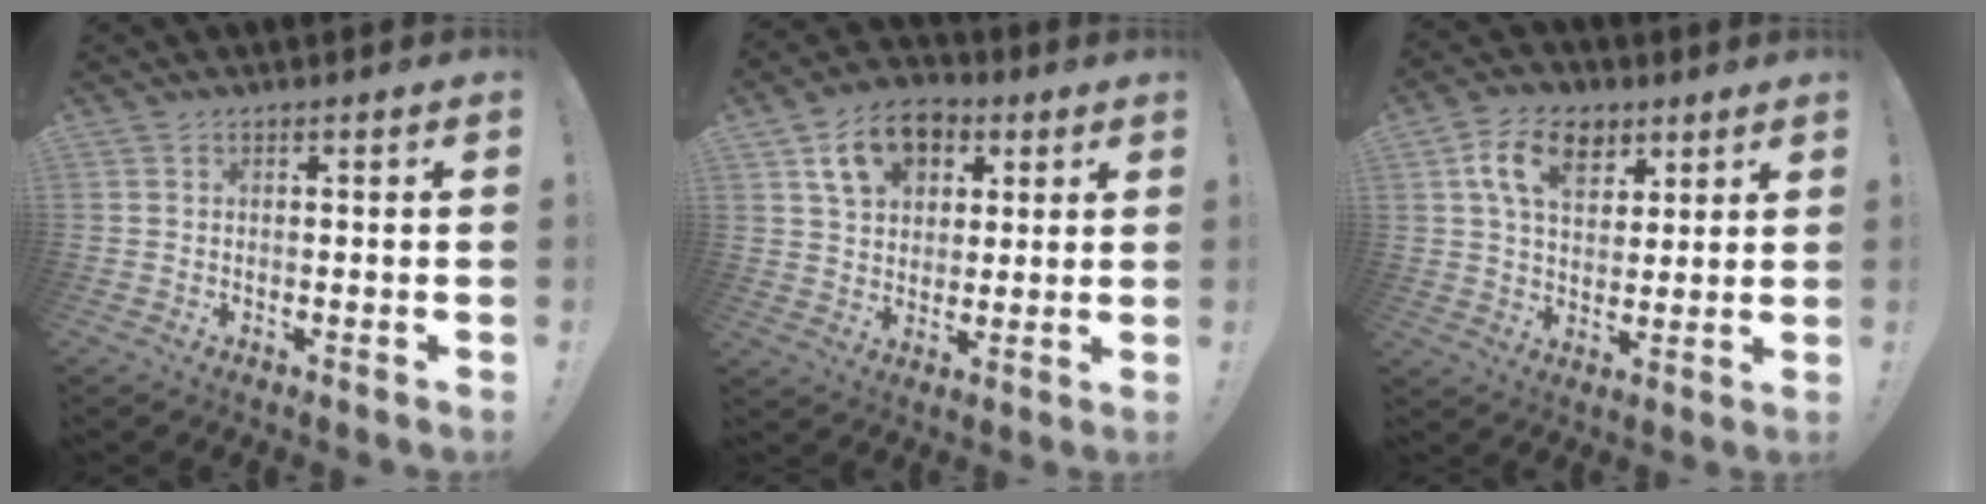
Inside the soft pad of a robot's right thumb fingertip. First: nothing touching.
{"total": 13.1, "force": [5.9, 9.7, 6.5], "torque": [-0.098, -0.008, 0.113]}
{"total": 13.4, "force": [6.5, 9.0, 7.6], "torque": [-0.123, -0.012, 0.122]}